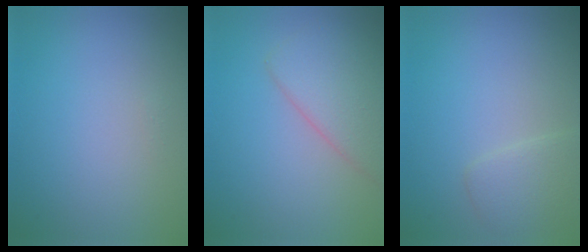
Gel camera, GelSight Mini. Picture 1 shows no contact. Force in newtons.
{"total": 4.2, "press": 4.2, "slide": 0.1}
{"total": 2.1, "press": 2.1, "slide": 0.2}